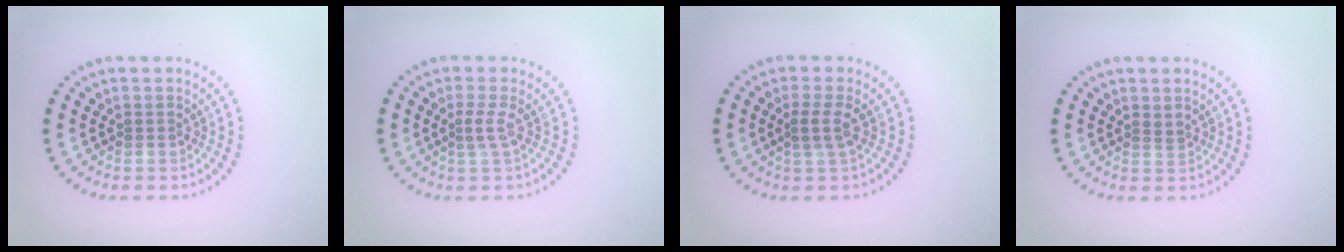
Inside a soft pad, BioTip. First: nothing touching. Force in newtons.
{"total": 1.5, "press": 1.0, "slide": 1.1}
{"total": 1.8, "press": 1.5, "slide": 1.0}
{"total": 0.8, "press": 0.5, "slide": 0.7}